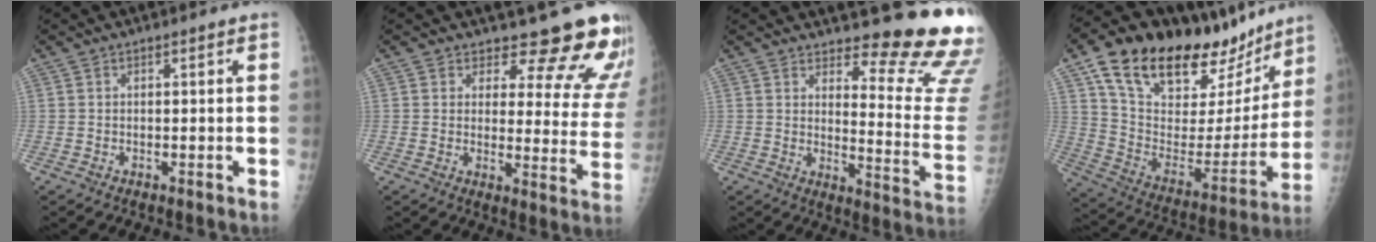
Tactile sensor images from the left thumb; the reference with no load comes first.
{"total": 14.9, "force": [13.7, 4.8, 3.4], "torque": [0.010, -0.127, 0.140]}
{"total": 16.5, "force": [14.8, 2.4, 6.9], "torque": [-0.053, -0.179, 0.173]}
{"total": 32.0, "force": [21.3, 14.3, 19.1], "torque": [-0.277, -0.045, 0.342]}